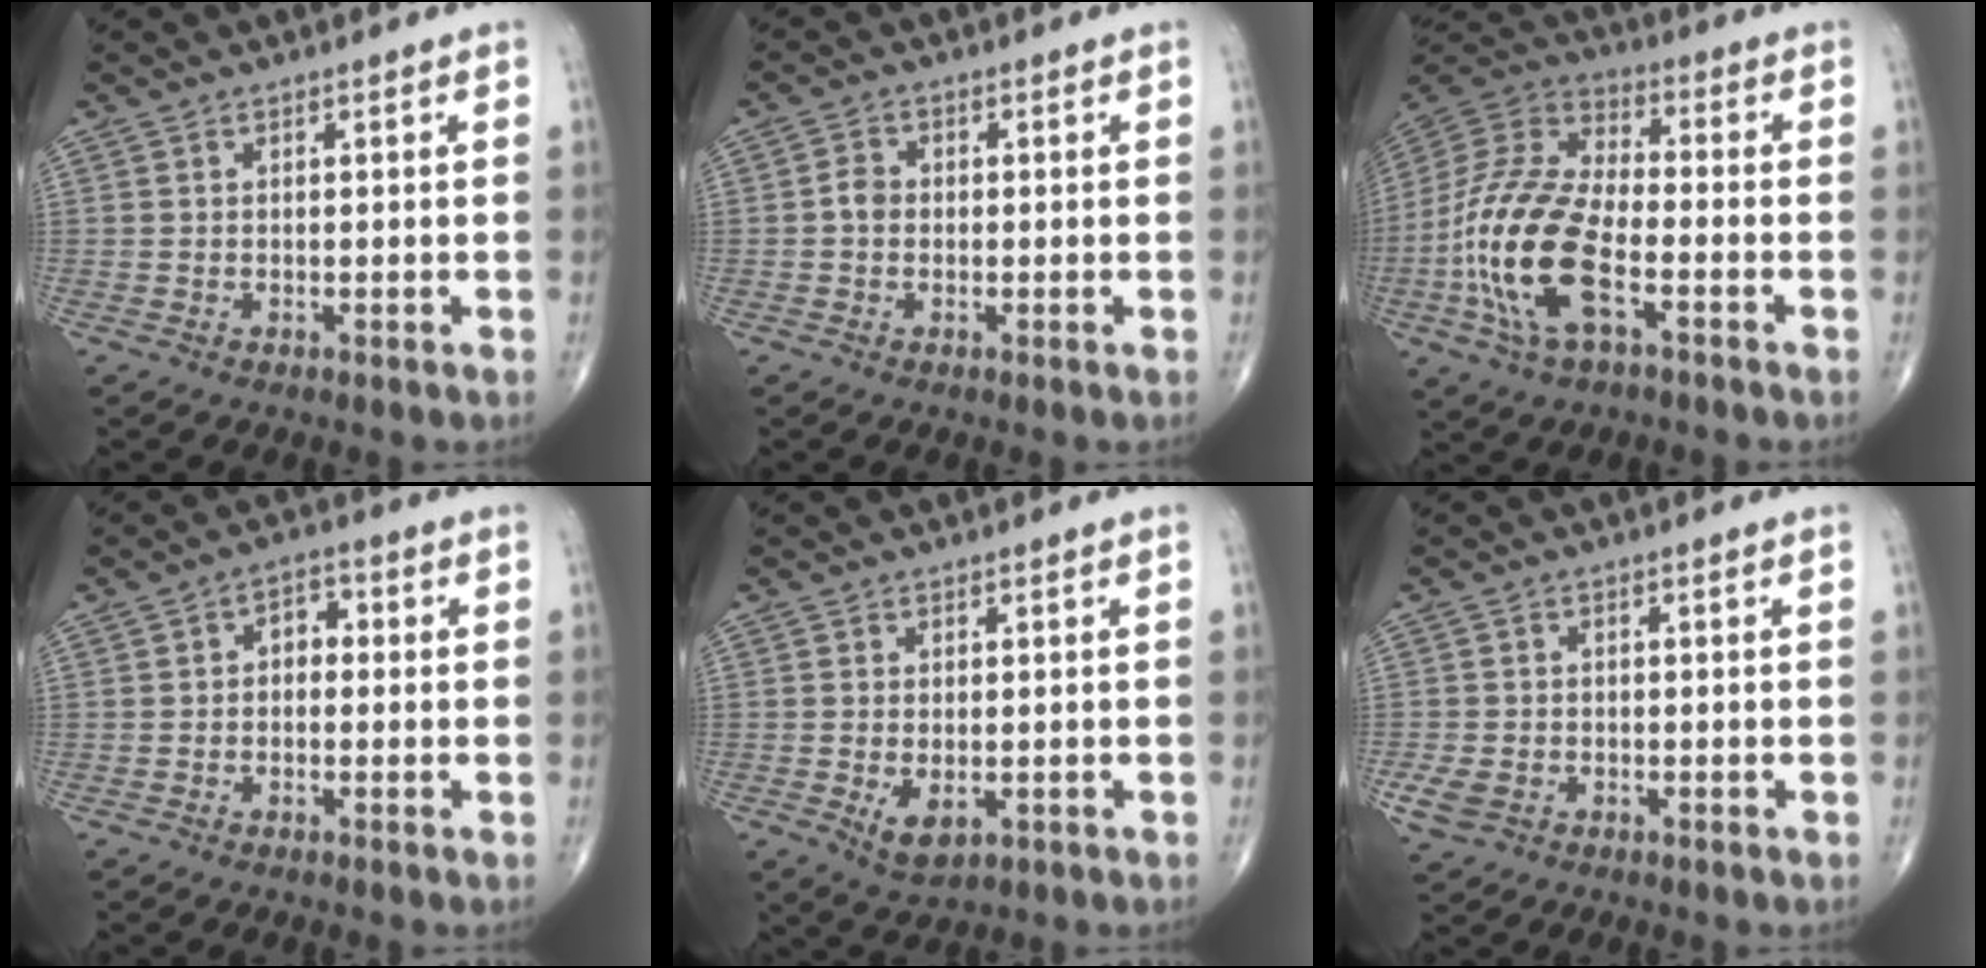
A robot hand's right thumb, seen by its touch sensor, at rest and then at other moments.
{"total": 2.4, "force": [-0.3, 2.0, 1.3], "torque": [-0.017, 0.010, -0.011]}
{"total": 19.4, "force": [-6.1, 8.7, 16.2], "torque": [-0.347, 0.022, -0.116]}
{"total": 3.7, "force": [-0.1, 2.6, 2.6], "torque": [-0.020, 0.016, -0.014]}
{"total": 4.3, "force": [-1.0, 2.4, 3.4], "torque": [-0.054, -0.009, -0.007]}
{"total": 3.8, "force": [-1.6, 2.8, 2.1], "torque": [-0.047, 0.002, -0.023]}